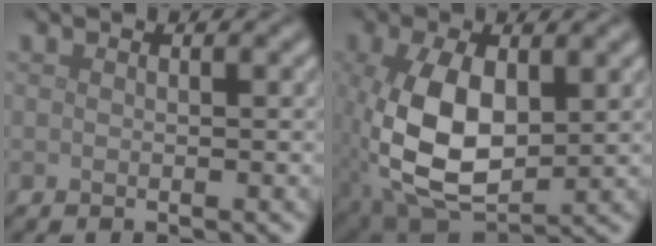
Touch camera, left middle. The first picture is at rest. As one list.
[{"total": 9.8, "force": [-0.1, 5.5, 8.1], "torque": [-0.181, -0.012, 0.004]}]